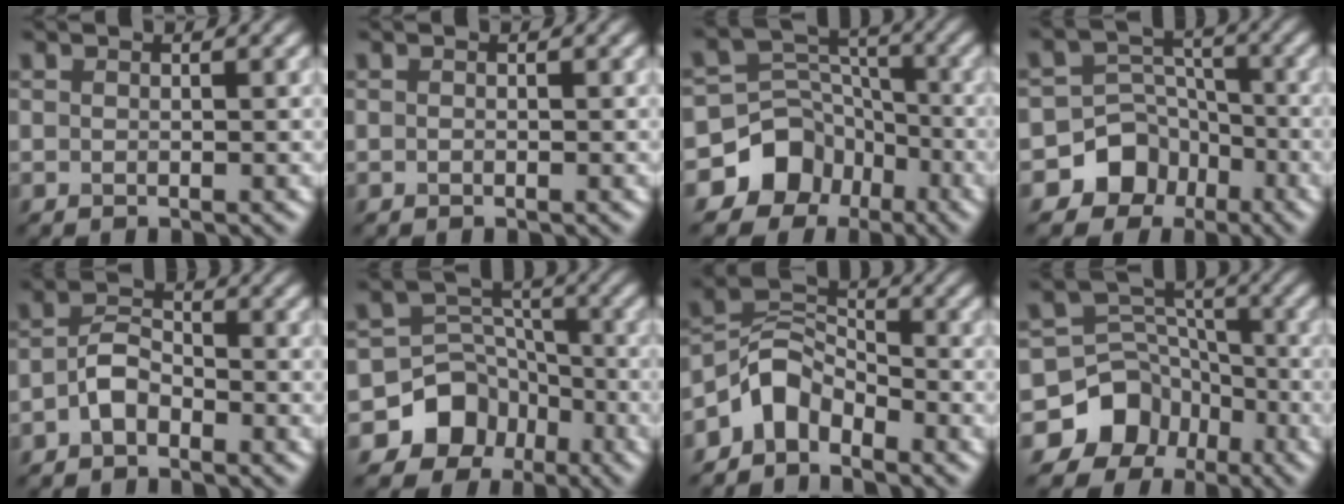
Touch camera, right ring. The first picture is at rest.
{"total": 0.0}
{"total": 9.0, "force": [-5.3, 7.1, 1.5], "torque": [-0.014, 0.008, -0.110]}
{"total": 7.4, "force": [-4.2, 6.0, 1.2], "torque": [0.008, 0.005, -0.096]}
{"total": 2.7, "force": [-1.3, 1.6, 1.7], "torque": [-0.033, 0.009, -0.030]}
{"total": 8.4, "force": [-4.9, 6.6, 1.5], "torque": [-0.005, 0.008, -0.103]}
{"total": 4.5, "force": [-3.0, 2.7, 2.0], "torque": [-0.029, 0.011, -0.068]}
{"total": 10.0, "force": [-6.2, 7.8, 1.3], "torque": [-0.012, 0.006, -0.121]}